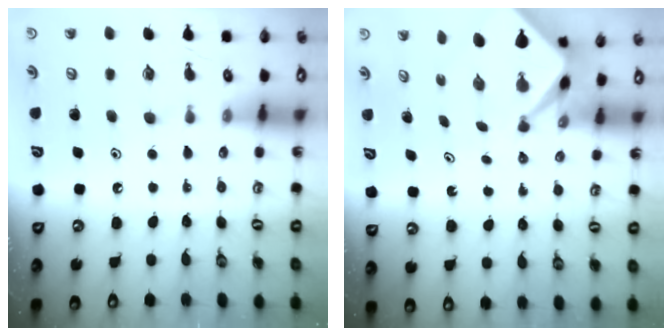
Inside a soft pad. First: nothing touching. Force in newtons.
{"total": 2.5, "press": 2.5, "slide": 0.2}